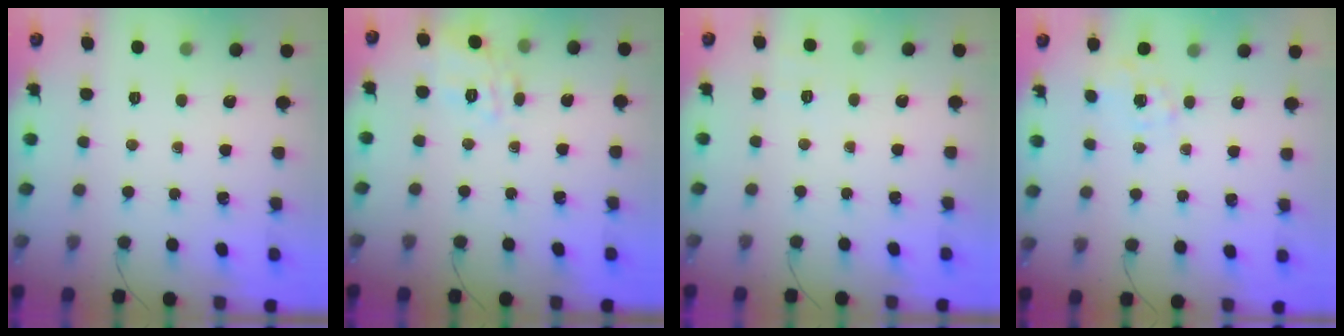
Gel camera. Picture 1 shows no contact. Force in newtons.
{"total": 7.5, "press": 7.4, "slide": 0.8}
{"total": 6.4, "press": 6.1, "slide": 1.9}
{"total": 6.3, "press": 6.2, "slide": 0.9}